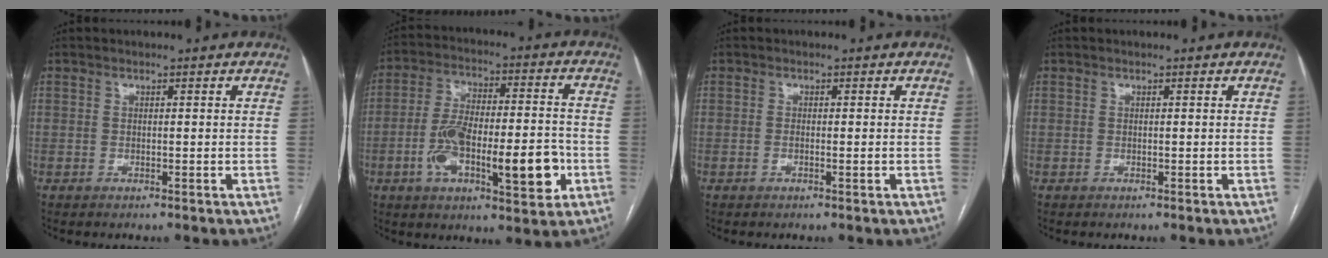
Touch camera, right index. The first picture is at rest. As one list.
[{"total": 16.8, "force": [-4.8, 5.0, 15.3], "torque": [-0.258, 0.016, -0.072]}, {"total": 1.5, "force": [-0.3, 0.5, 1.4], "torque": [-0.026, -0.002, -0.002]}, {"total": 0.0}]